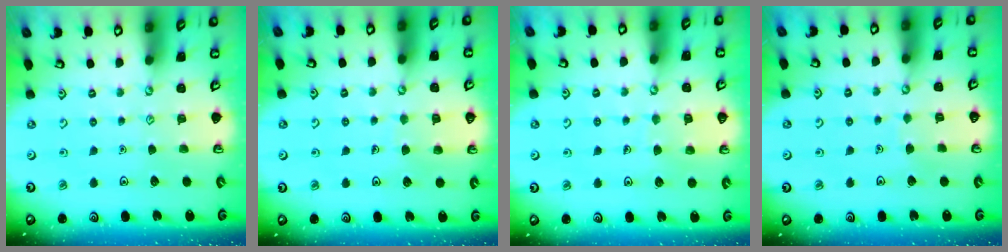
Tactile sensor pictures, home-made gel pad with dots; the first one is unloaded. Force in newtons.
{"total": 4.9, "press": 4.8, "slide": 0.4}
{"total": 6.8, "press": 6.7, "slide": 0.5}
{"total": 3.0, "press": 3.0, "slide": 0.2}